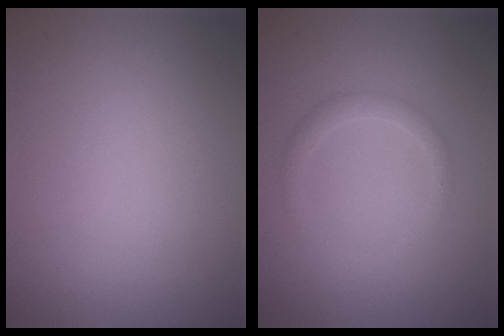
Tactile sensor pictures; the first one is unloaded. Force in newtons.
{"total": 1.5, "press": 1.4, "slide": 0.0}